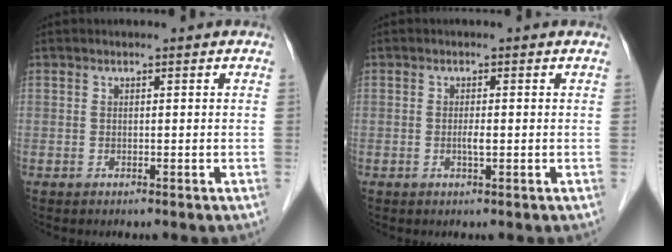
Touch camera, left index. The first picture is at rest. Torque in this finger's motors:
{"motor_torque": [0.40, 0.29, 0.02, 0.03]}